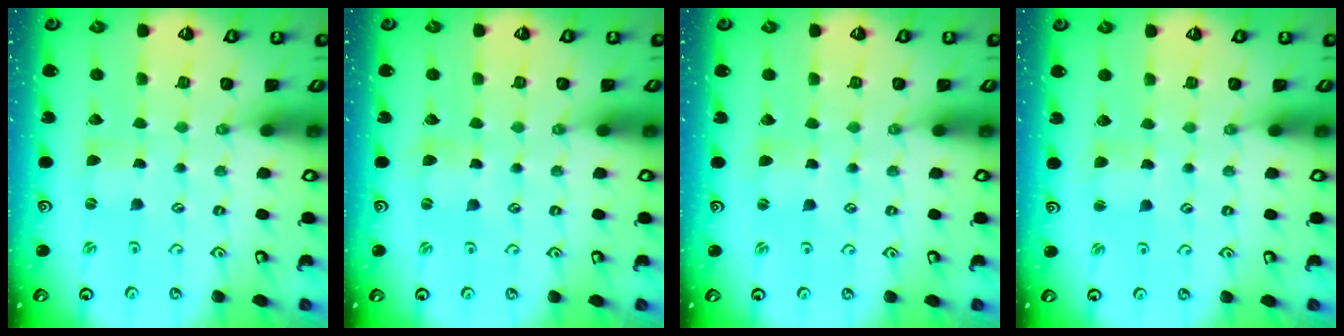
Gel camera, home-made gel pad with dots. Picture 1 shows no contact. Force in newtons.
{"total": 1.2, "press": 1.2, "slide": 0.3}
{"total": 1.1, "press": 1.0, "slide": 0.2}
{"total": 2.3, "press": 2.3, "slide": 0.4}